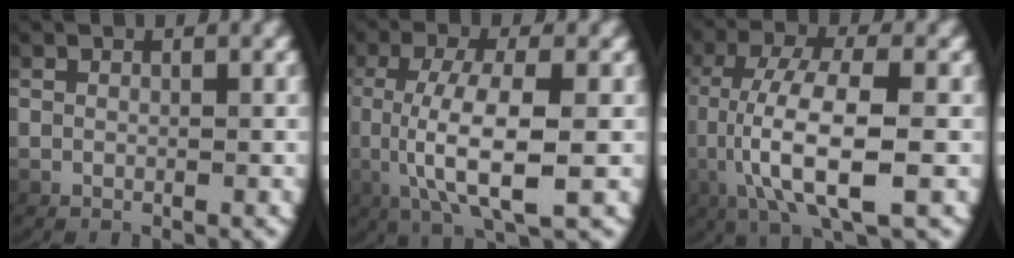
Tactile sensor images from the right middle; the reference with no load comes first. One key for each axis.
{"total": 6.8, "fx": -0.8, "fy": 2.0, "fz": 6.5, "tx": -0.141, "ty": -0.017, "tz": 0.003}
{"total": 7.4, "fx": -0.8, "fy": 2.6, "fz": 6.9, "tx": -0.155, "ty": -0.019, "tz": 0.004}